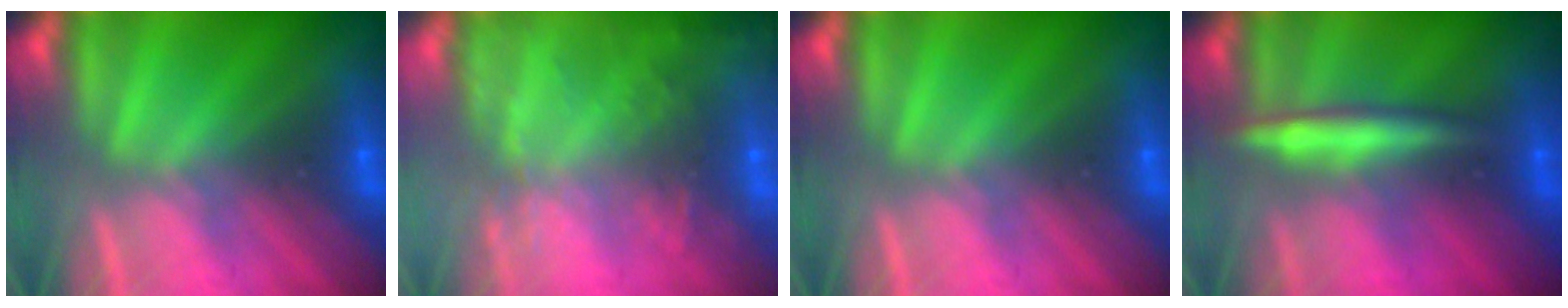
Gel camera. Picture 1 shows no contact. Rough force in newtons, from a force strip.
{"total": 8.9}
{"total": 0.0}
{"total": 2.8}